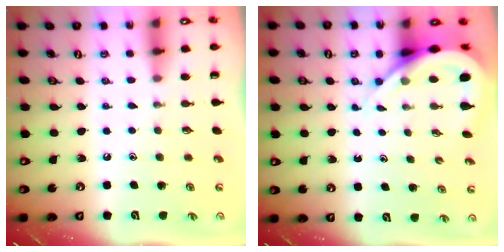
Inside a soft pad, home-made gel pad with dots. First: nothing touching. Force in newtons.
{"total": 8.7, "press": 8.6, "slide": 1.1}